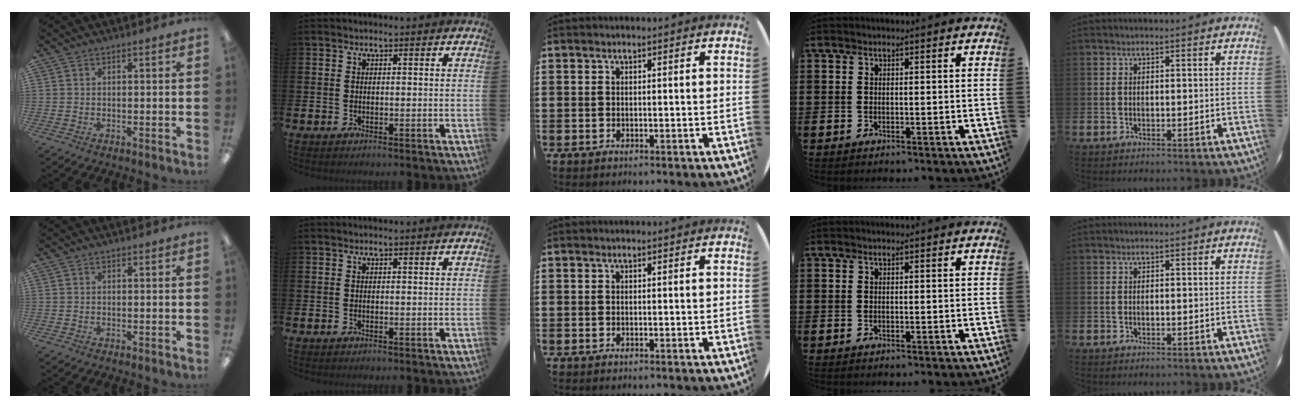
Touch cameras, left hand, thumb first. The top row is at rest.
{}